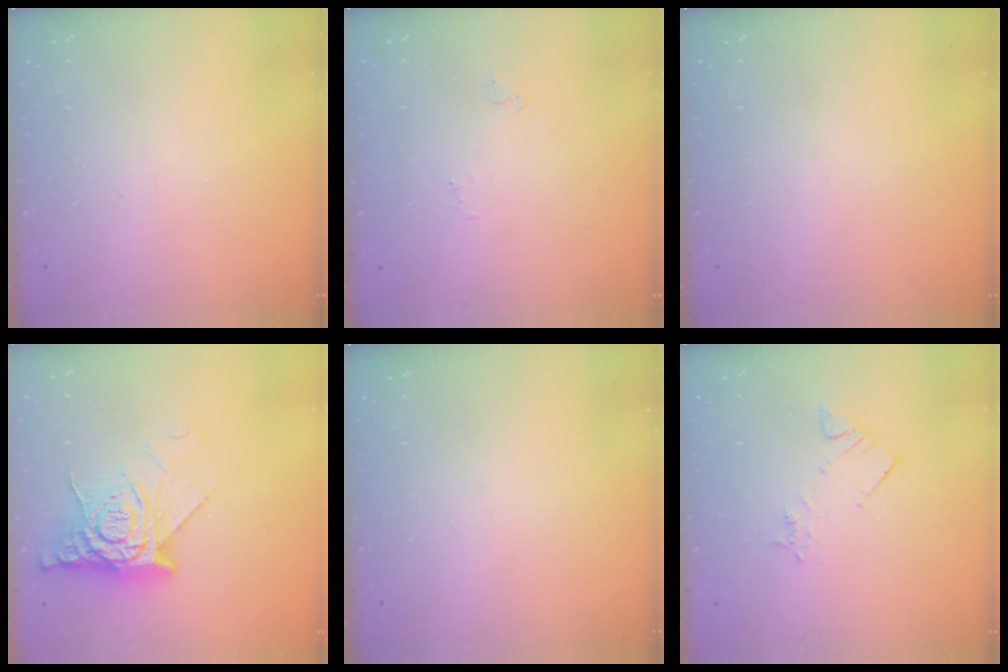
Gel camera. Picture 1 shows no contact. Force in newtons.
{"total": 2.7, "press": 2.7, "slide": 0.2}
{"total": 0.0}
{"total": 13.7, "press": 13.6, "slide": 1.5}
{"total": 0.0}
{"total": 2.8, "press": 2.7, "slide": 0.5}